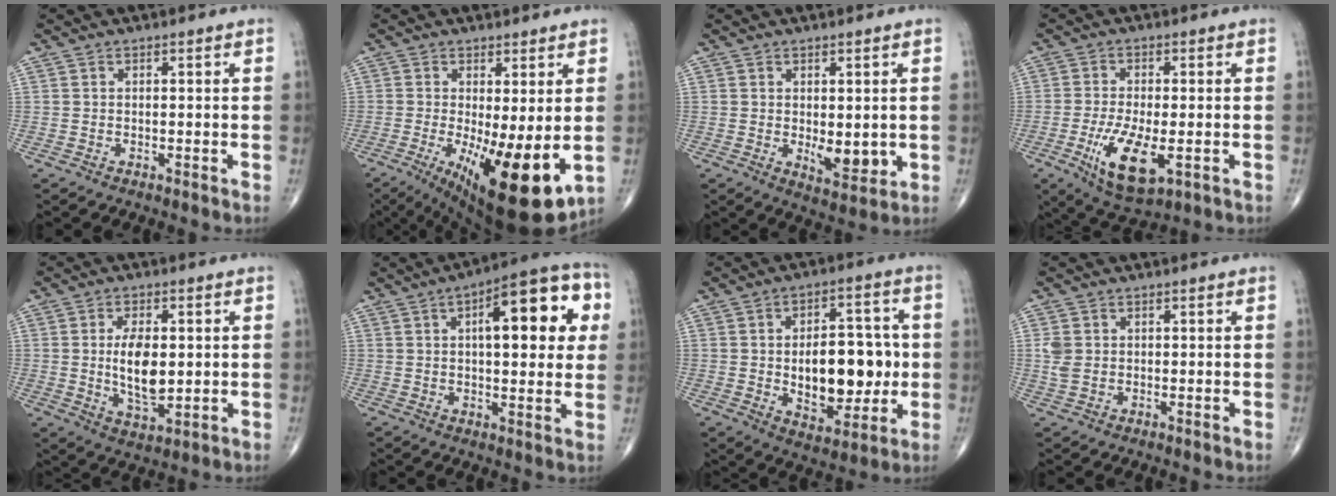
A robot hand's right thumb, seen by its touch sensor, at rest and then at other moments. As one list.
[{"total": 15.6, "force": [-3.0, 4.8, 14.5], "torque": [-0.220, -0.030, -0.025]}, {"total": 6.3, "force": [-0.3, 3.1, 5.5], "torque": [-0.058, -0.015, 0.007]}, {"total": 10.7, "force": [-3.2, 4.2, 9.3], "torque": [-0.172, -0.014, -0.048]}, {"total": 9.6, "force": [0.4, 4.8, 8.3], "torque": [-0.135, -0.014, 0.015]}, {"total": 17.9, "force": [4.7, 6.9, 15.8], "torque": [-0.175, 0.016, 0.056]}, {"total": 16.6, "force": [-0.8, 9.4, 13.6], "torque": [-0.158, 0.011, -0.002]}, {"total": 3.0, "force": [0.4, 2.3, 1.9], "torque": [-0.042, 0.002, 0.011]}]